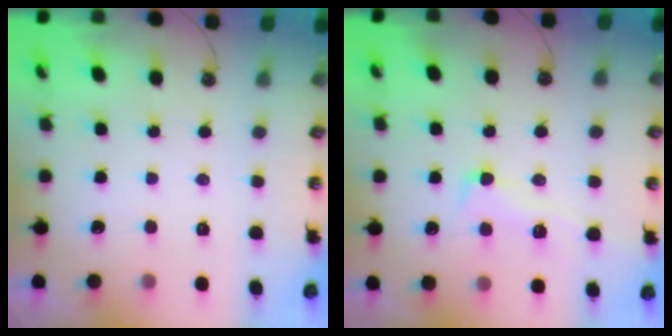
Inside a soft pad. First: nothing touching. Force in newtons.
{"total": 2.5, "press": 2.3, "slide": 1.1}